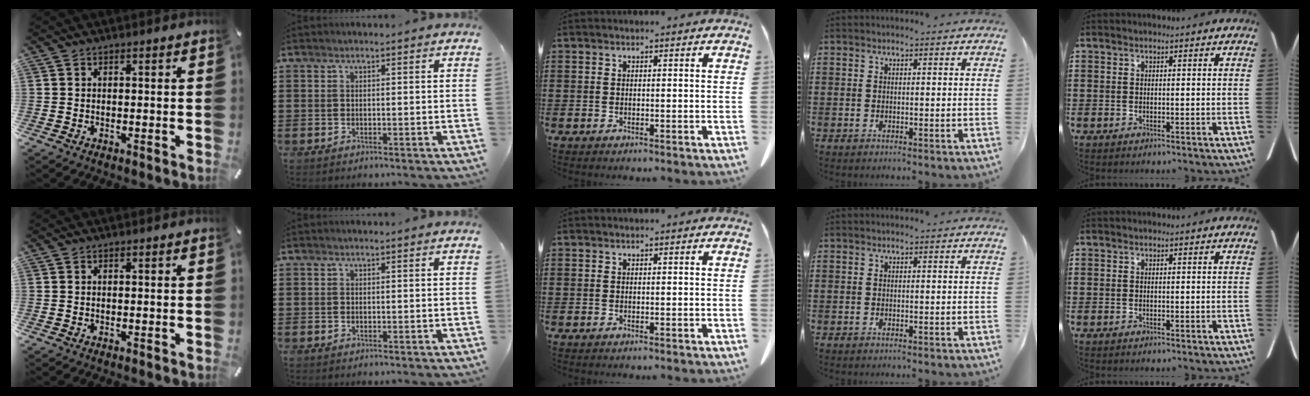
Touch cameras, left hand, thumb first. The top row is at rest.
{}